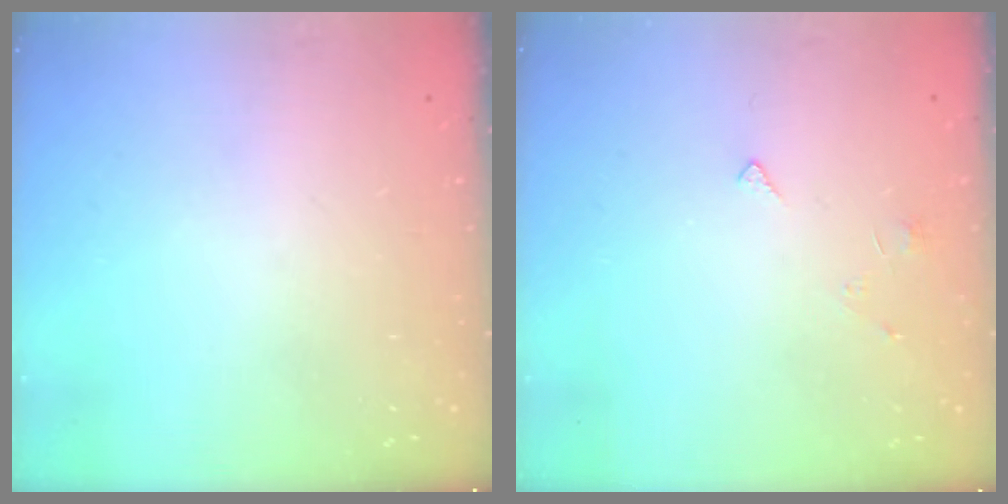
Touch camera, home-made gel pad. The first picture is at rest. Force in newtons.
{"total": 2.2, "press": 2.1, "slide": 0.4}